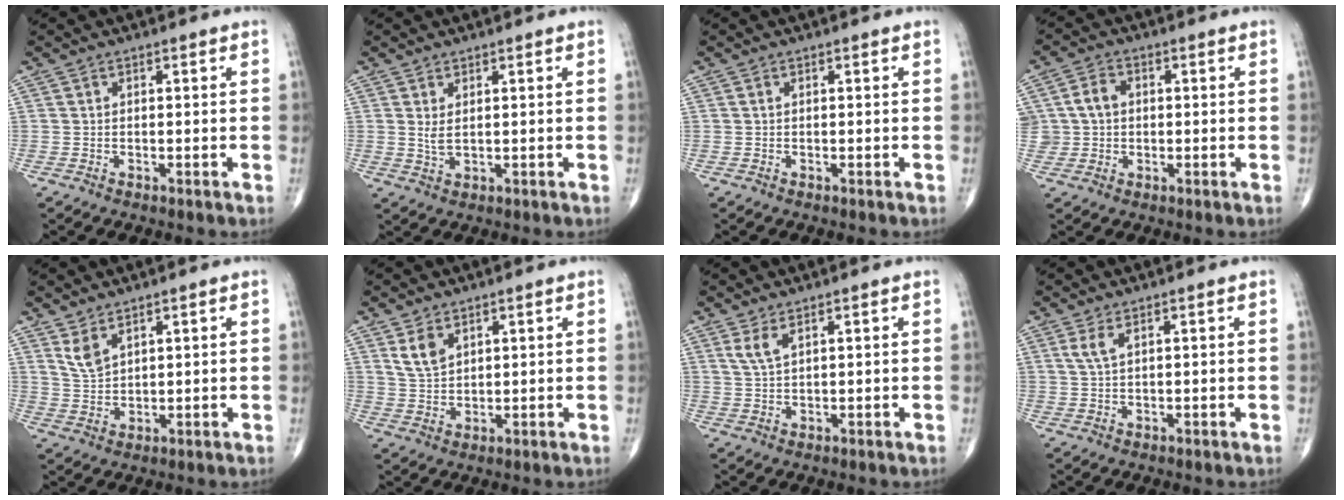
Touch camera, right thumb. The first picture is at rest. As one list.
[{"total": 2.3, "force": [0.8, 1.0, 1.9], "torque": [-0.038, -0.009, 0.020]}, {"total": 0.0}, {"total": 5.2, "force": [0.7, 4.4, 2.6], "torque": [-0.035, 0.010, 0.013]}, {"total": 4.0, "force": [2.7, 1.7, 2.3], "torque": [-0.044, -0.019, 0.062]}, {"total": 4.5, "force": [2.5, 2.6, 2.6], "torque": [-0.042, -0.014, 0.057]}, {"total": 2.9, "force": [1.6, 0.9, 2.2], "torque": [-0.049, -0.004, 0.040]}, {"total": 2.4, "force": [1.3, 0.7, 2.0], "torque": [-0.049, 0.000, 0.033]}]